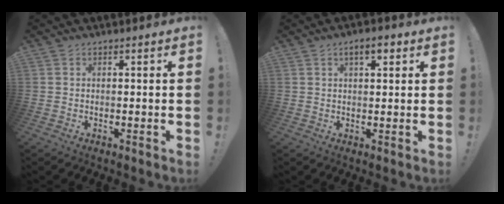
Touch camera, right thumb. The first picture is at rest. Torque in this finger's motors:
{"motor_torque": [0.01, 0.04, 0.70, 0.07, -0.02]}